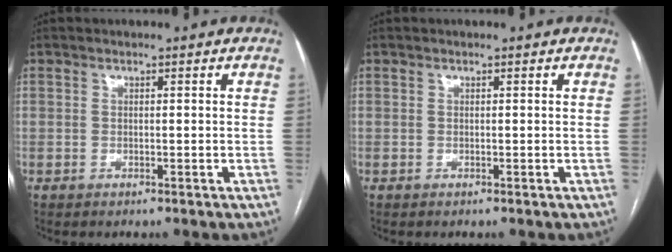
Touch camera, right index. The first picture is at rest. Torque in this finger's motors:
{"motor_torque": [0.00, 0.00, 0.00, 0.00]}